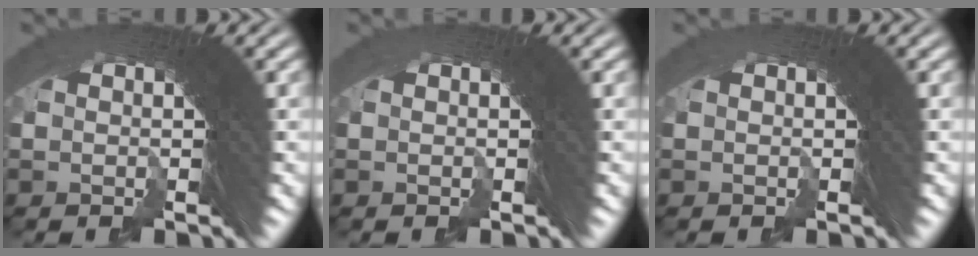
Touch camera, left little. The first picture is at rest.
{"total": 0.0}
{"total": 0.0}